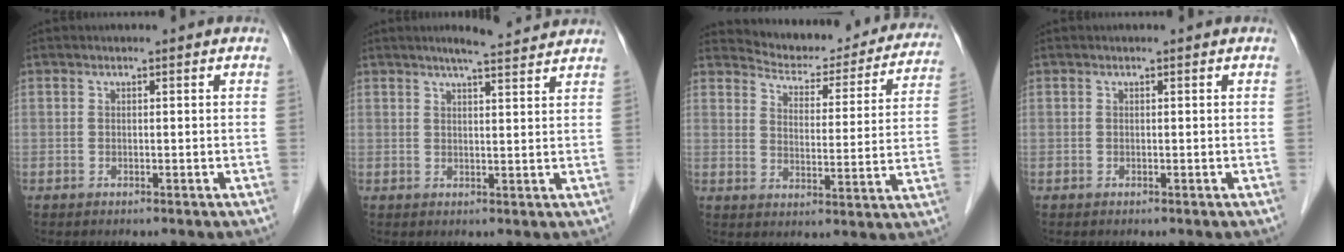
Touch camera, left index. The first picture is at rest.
{"total": 6.3, "force": [5.6, 0.1, 2.9], "torque": [-0.051, 0.014, 0.075]}
{"total": 18.1, "force": [17.1, 4.6, 3.9], "torque": [-0.034, -0.023, 0.202]}
{"total": 0.0}